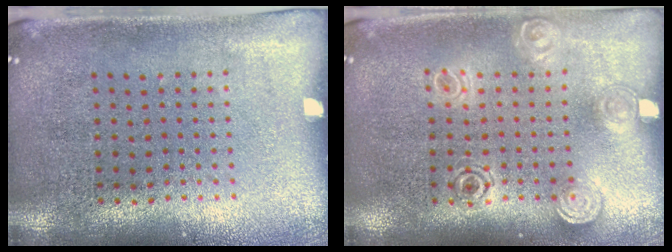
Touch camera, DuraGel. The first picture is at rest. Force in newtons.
{"total": 1.4, "press": 1.2, "slide": 0.7}